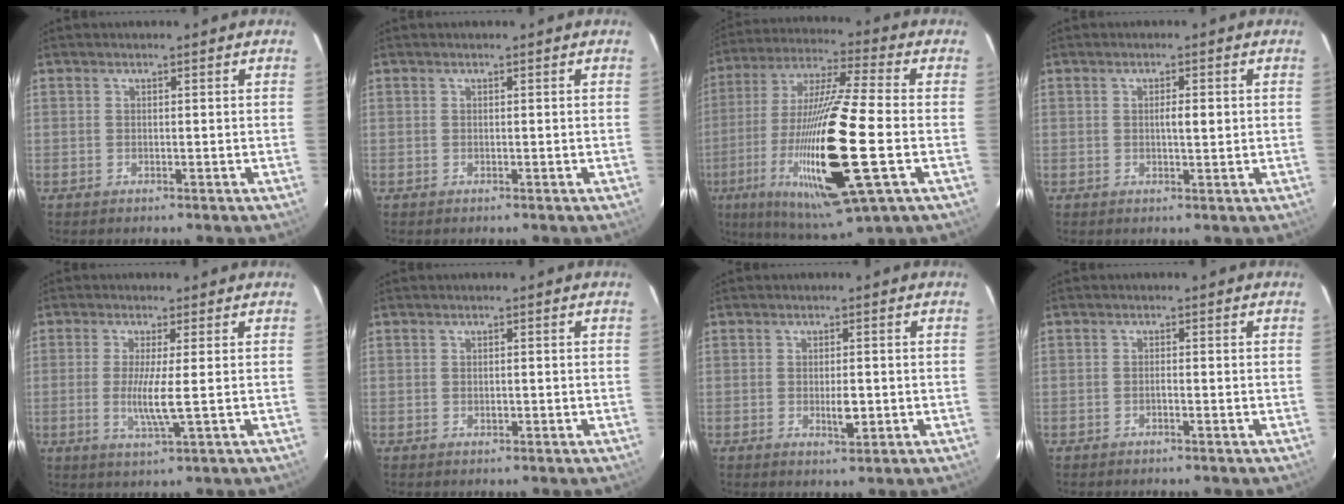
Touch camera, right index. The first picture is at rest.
{"total": 0.0}
{"total": 22.5, "force": [-5.7, 1.5, 21.8], "torque": [-0.440, -0.036, -0.102]}
{"total": 2.2, "force": [0.3, 0.4, 2.1], "torque": [-0.035, 0.001, 0.004]}
{"total": 5.1, "force": [-0.3, -0.4, 5.0], "torque": [-0.102, -0.014, -0.008]}
{"total": 0.7, "force": [-0.1, 0.4, 0.6], "torque": [-0.009, 0.000, 0.000]}
{"total": 2.9, "force": [-0.5, 0.8, 2.7], "torque": [-0.044, -0.002, -0.006]}
{"total": 0.8, "force": [-0.4, -0.1, 0.6], "torque": [-0.010, 0.002, -0.008]}